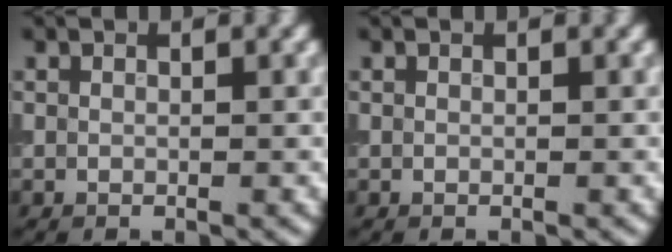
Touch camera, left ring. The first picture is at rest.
{"total": 0.0}